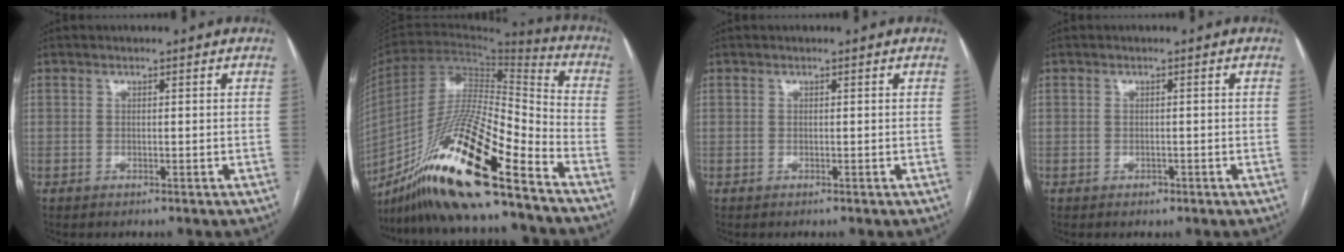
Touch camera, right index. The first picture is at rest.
{"total": 23.0, "force": [-15.4, 1.7, 17.0], "torque": [-0.320, -0.033, -0.283]}
{"total": 0.0}
{"total": 0.9, "force": [-0.5, 0.7, 0.3], "torque": [-0.004, 0.002, -0.005]}